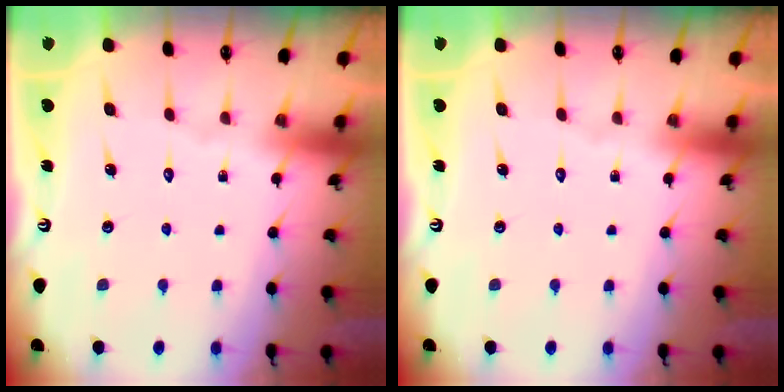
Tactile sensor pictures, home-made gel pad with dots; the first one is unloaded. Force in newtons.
{"total": 0.0}